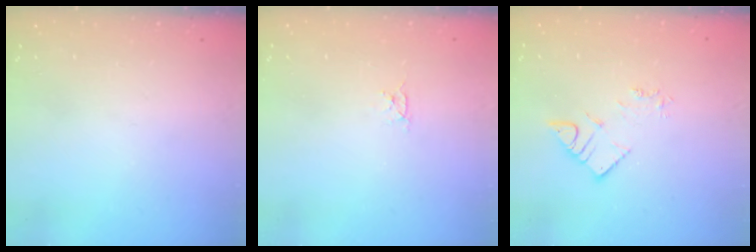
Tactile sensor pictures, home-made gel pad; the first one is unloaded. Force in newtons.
{"total": 2.8, "press": 2.8, "slide": 0.4}
{"total": 6.3, "press": 6.3, "slide": 0.4}